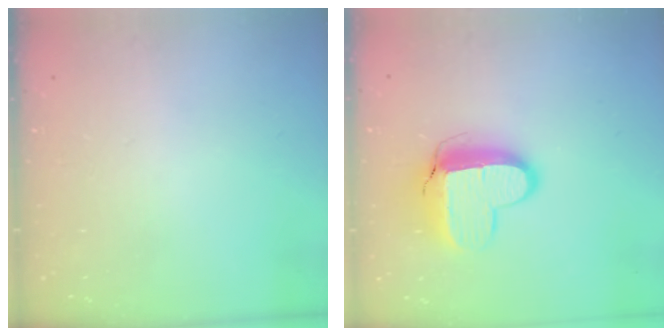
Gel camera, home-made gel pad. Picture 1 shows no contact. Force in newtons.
{"total": 12.6, "press": 12.6, "slide": 1.0}